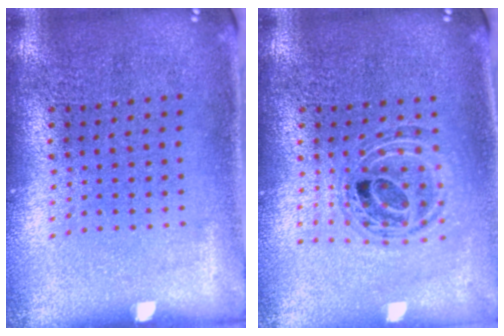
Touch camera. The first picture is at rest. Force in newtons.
{"total": 0.8, "press": 0.8, "slide": 0.1}